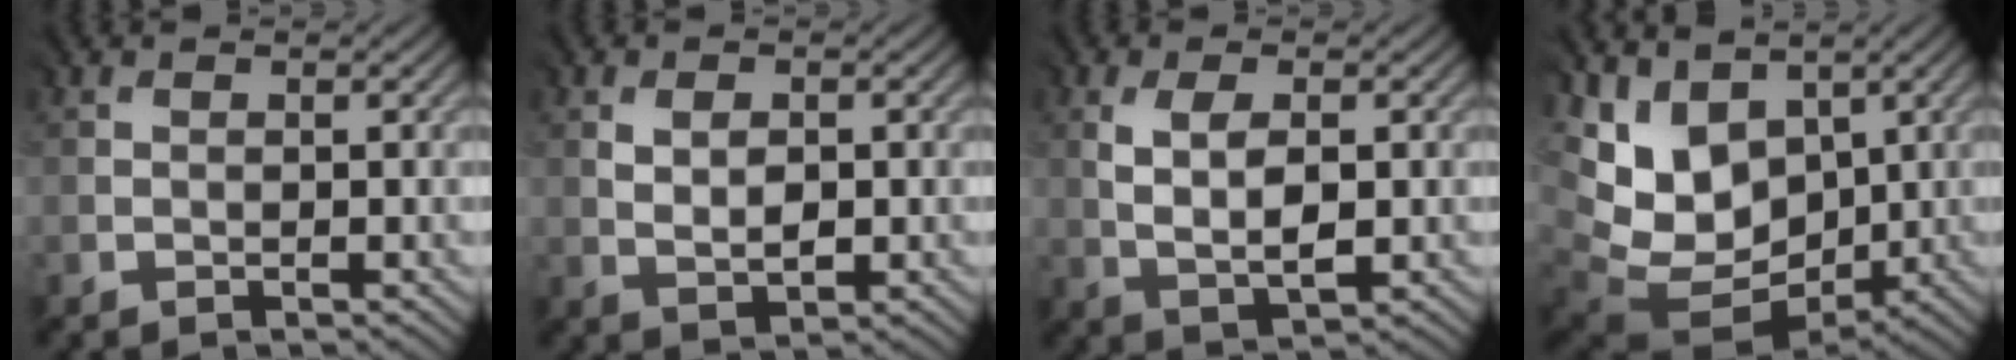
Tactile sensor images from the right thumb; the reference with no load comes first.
{"total": 2.9, "force": [0.5, 1.7, 2.2], "torque": [-0.042, -0.003, 0.014]}
{"total": 4.6, "force": [0.6, 2.1, 4.1], "torque": [-0.083, -0.005, 0.016]}
{"total": 11.0, "force": [2.7, 8.5, 6.4], "torque": [-0.172, -0.012, 0.075]}